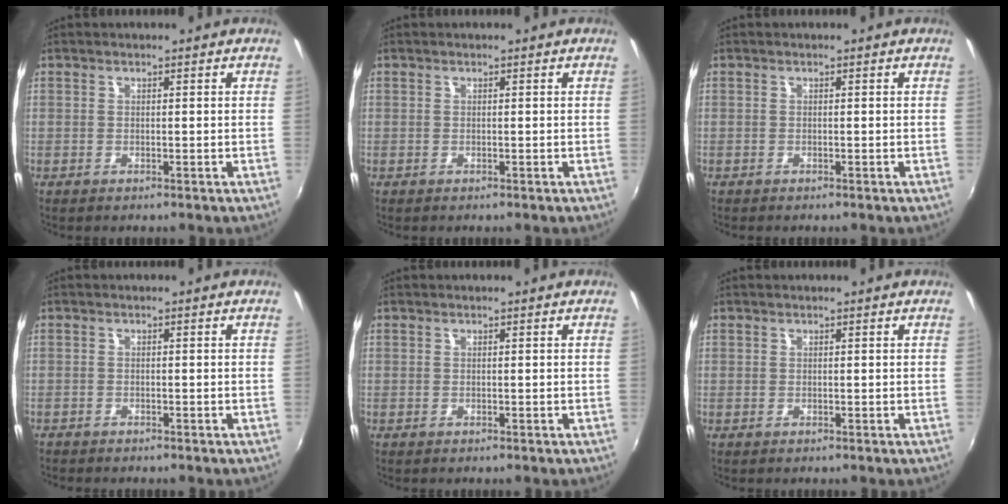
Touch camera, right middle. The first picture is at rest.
{"total": 0.0}
{"total": 0.0}
{"total": 1.1, "force": [-1.1, 0.4, 0.0], "torque": [-0.009, -0.001, -0.023]}
{"total": 0.0}
{"total": 0.0}